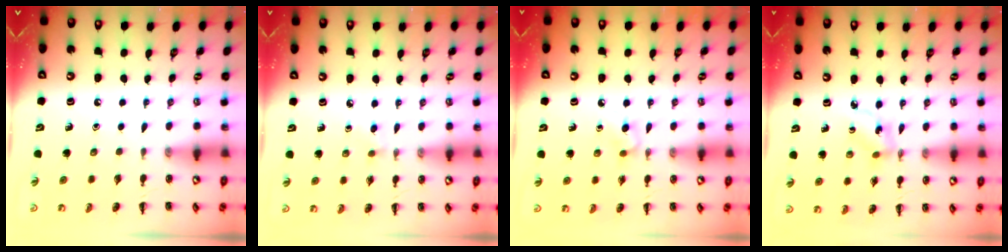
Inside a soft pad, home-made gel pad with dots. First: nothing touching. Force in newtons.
{"total": 2.3, "press": 2.1, "slide": 1.0}
{"total": 2.9, "press": 2.7, "slide": 1.2}
{"total": 2.3, "press": 2.2, "slide": 0.5}